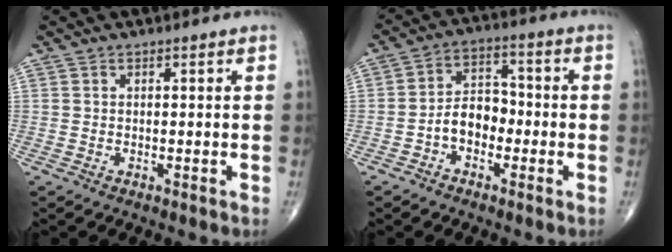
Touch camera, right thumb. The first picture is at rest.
{"total": 6.9, "force": [-2.4, 4.8, 4.4], "torque": [-0.053, 0.036, -0.056]}